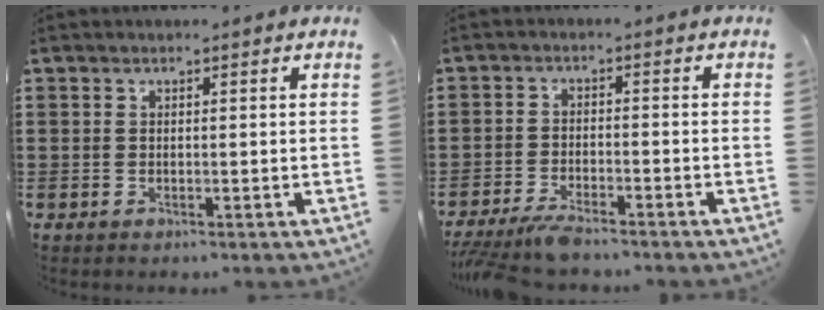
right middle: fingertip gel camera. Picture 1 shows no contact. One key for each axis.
{"total": 3.7, "fx": -3.5, "fy": 0.3, "fz": 1.4, "tx": -0.038, "ty": -0.007, "tz": -0.072}